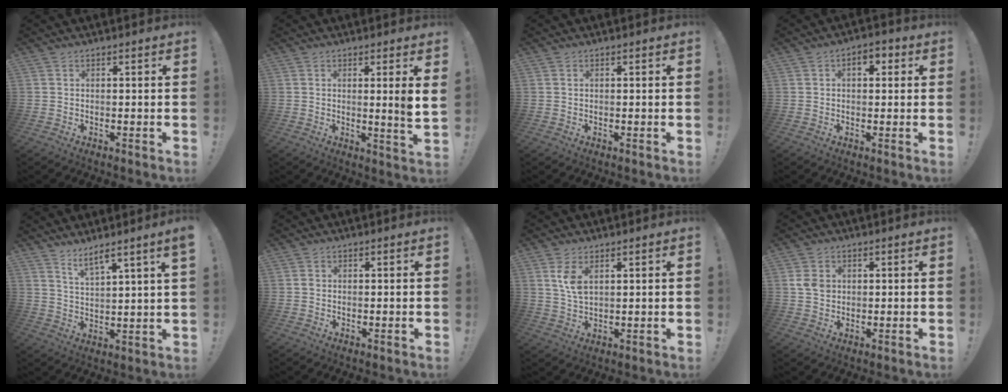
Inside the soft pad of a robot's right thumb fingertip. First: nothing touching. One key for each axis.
{"total": 4.6, "fx": 1.4, "fy": -0.7, "fz": 4.4, "tx": -0.063, "ty": -0.019, "tz": 0.018}
{"total": 0.0}
{"total": 4.2, "fx": 1.0, "fy": 2.7, "fz": 3.0, "tx": -0.028, "ty": 0.002, "tz": 0.012}
{"total": 6.5, "fx": 5.3, "fy": -0.3, "fz": 3.7, "tx": -0.064, "ty": -0.031, "tz": 0.088}
{"total": 0.7, "fx": 0.1, "fy": 0.6, "fz": 0.3, "tx": -0.004, "ty": 0.002, "tz": 0.001}
{"total": 5.7, "fx": 2.7, "fy": 2.8, "fz": 4.2, "tx": -0.072, "ty": -0.018, "tz": 0.043}
{"total": 4.2, "fx": 0.9, "fy": 3.4, "fz": 2.3, "tx": -0.036, "ty": 0.003, "tz": 0.019}